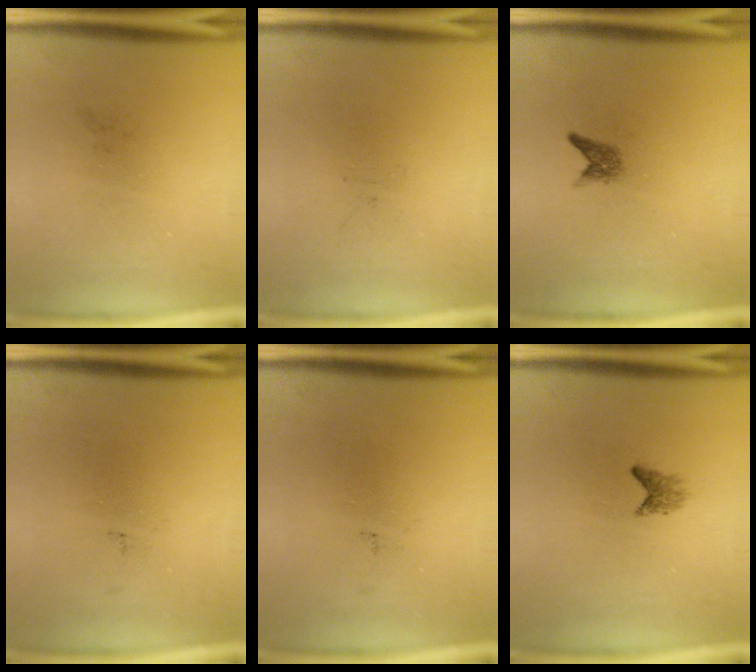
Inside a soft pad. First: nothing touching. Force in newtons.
{"total": 0.0}
{"total": 1.5}
{"total": 0.0}
{"total": 0.0}
{"total": 1.4}